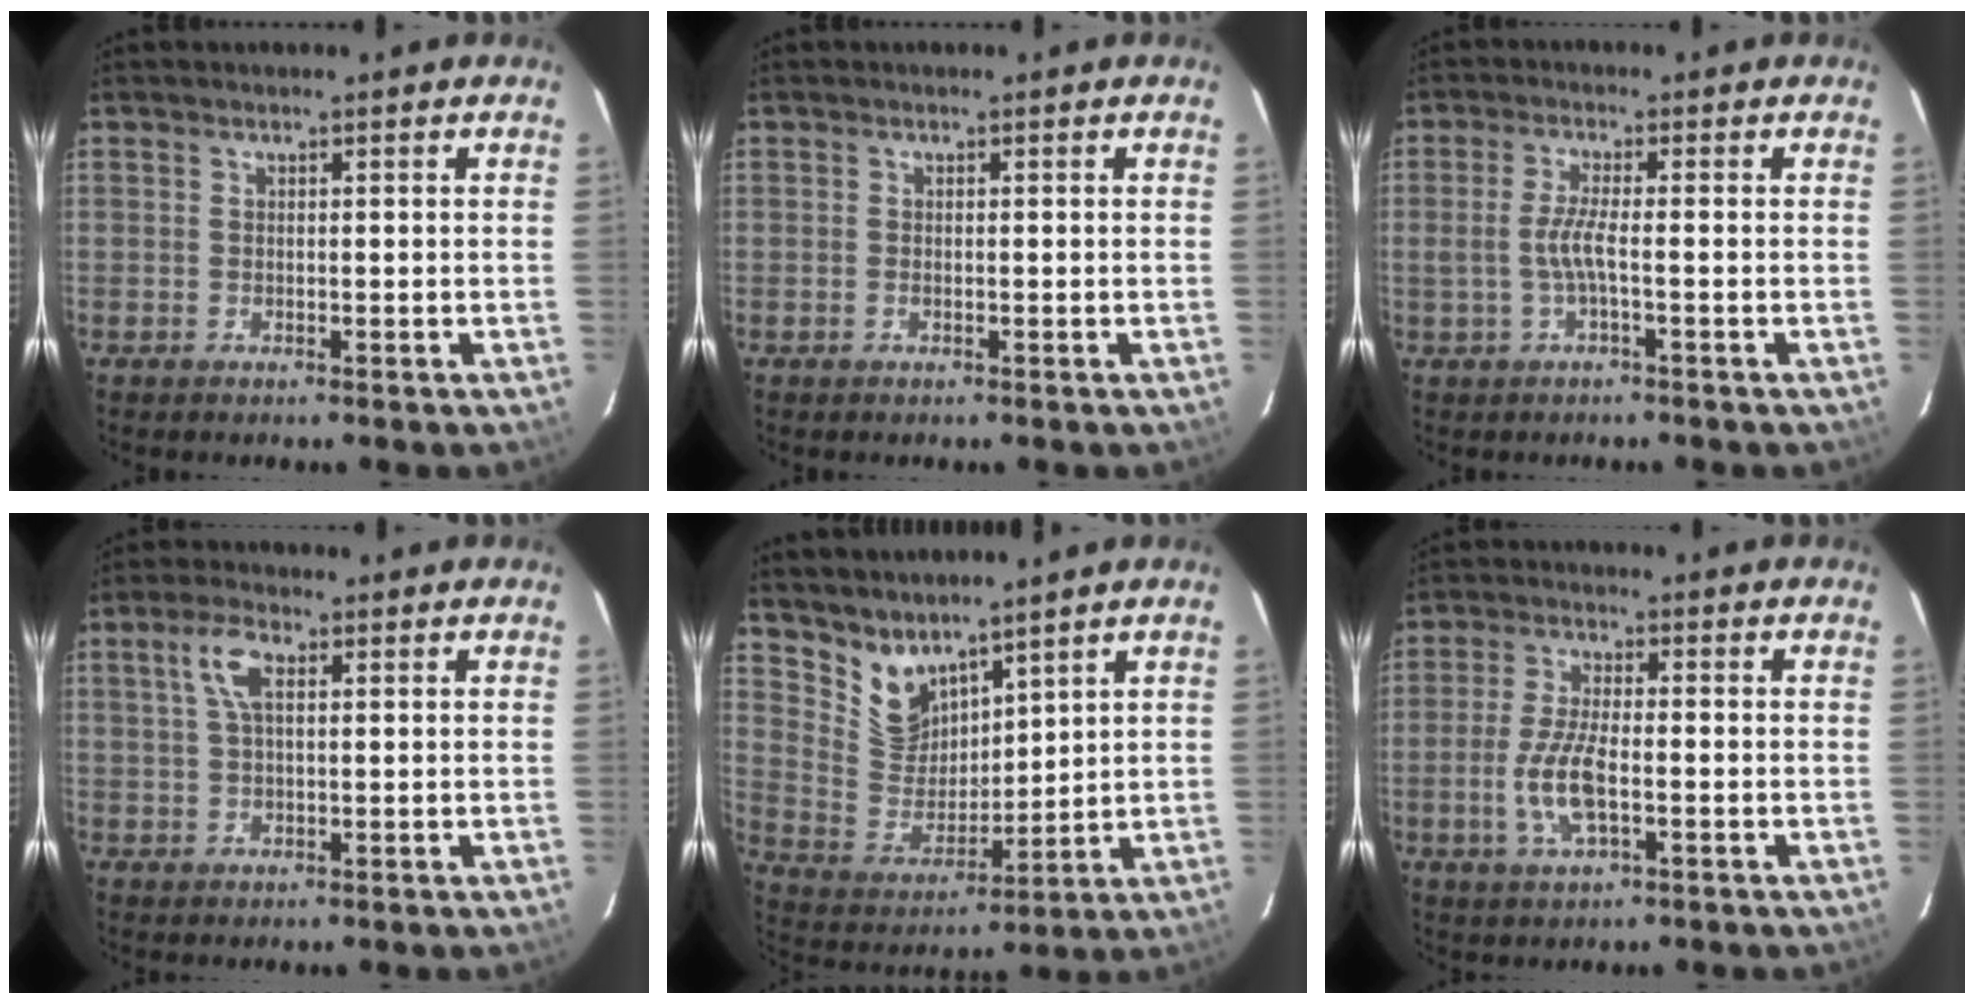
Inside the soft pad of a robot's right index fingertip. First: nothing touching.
{"total": 0.0}
{"total": 3.7, "force": [-0.9, -0.1, 3.5], "torque": [-0.075, -0.001, -0.016]}
{"total": 5.1, "force": [1.7, 2.2, 4.2], "torque": [-0.084, 0.011, 0.033]}
{"total": 9.0, "force": [7.4, 4.6, 2.5], "torque": [-0.047, -0.002, 0.160]}
{"total": 8.0, "force": [-2.0, 2.8, 7.2], "torque": [-0.154, -0.002, -0.040]}